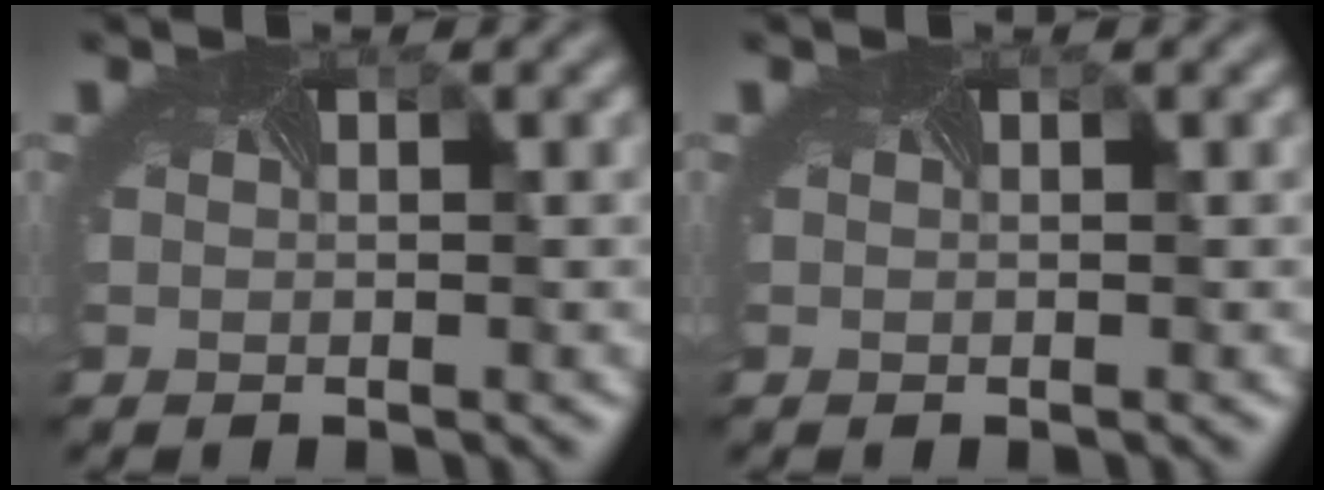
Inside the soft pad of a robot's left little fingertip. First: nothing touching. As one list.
[{"total": 0.0}]